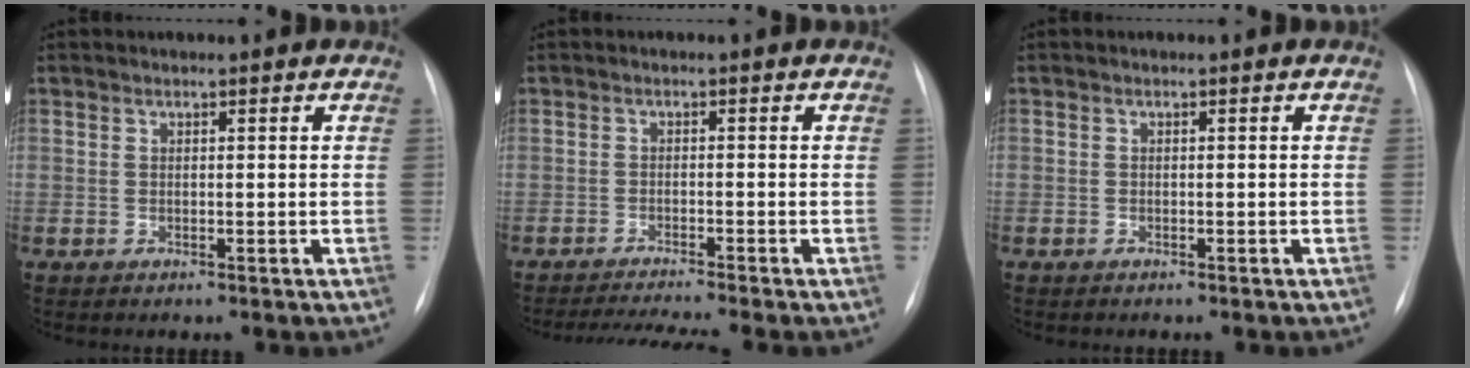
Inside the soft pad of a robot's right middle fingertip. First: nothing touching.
{"total": 6.2, "force": [-5.4, -1.4, 2.6], "torque": [-0.040, -0.017, -0.088]}
{"total": 0.7, "force": [-0.5, 0.5, 0.0], "torque": [-0.007, 0.004, -0.009]}